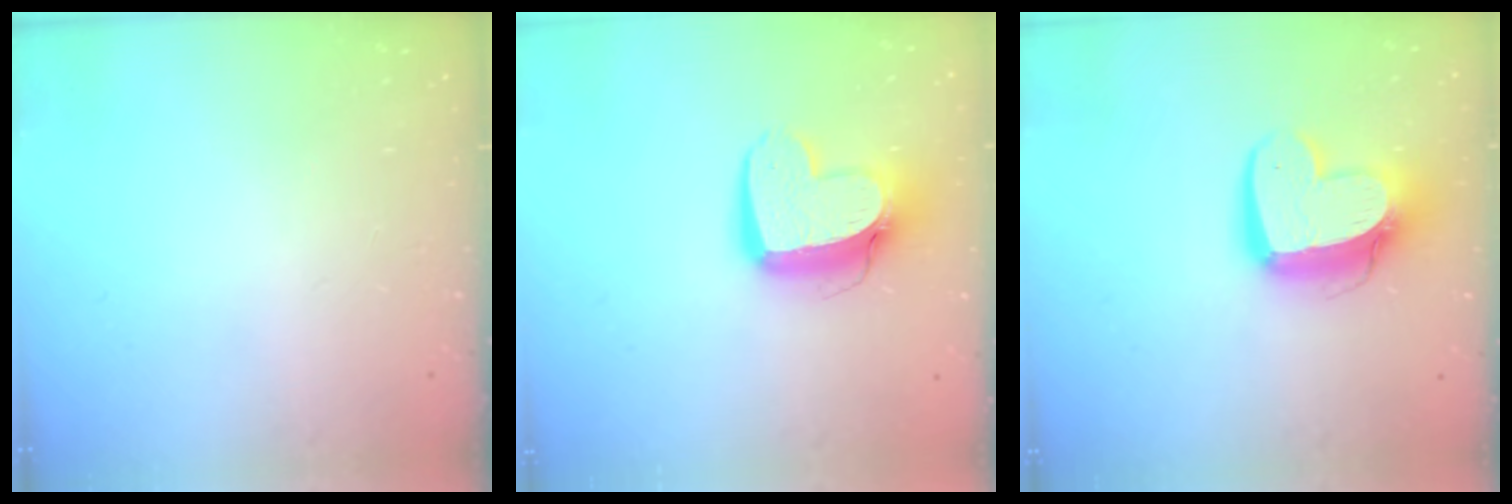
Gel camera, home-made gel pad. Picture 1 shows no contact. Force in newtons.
{"total": 13.0, "press": 12.9, "slide": 1.4}
{"total": 14.6, "press": 14.6, "slide": 1.4}